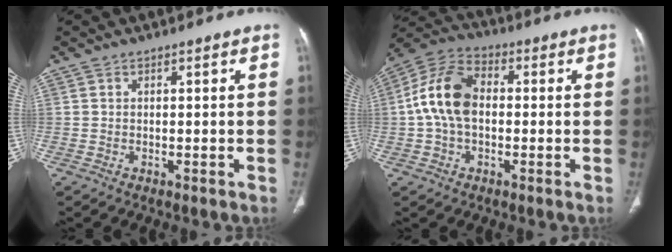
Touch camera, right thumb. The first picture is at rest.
{"total": 12.0, "force": [0.1, 7.7, 9.1], "torque": [-0.178, 0.031, -0.008]}